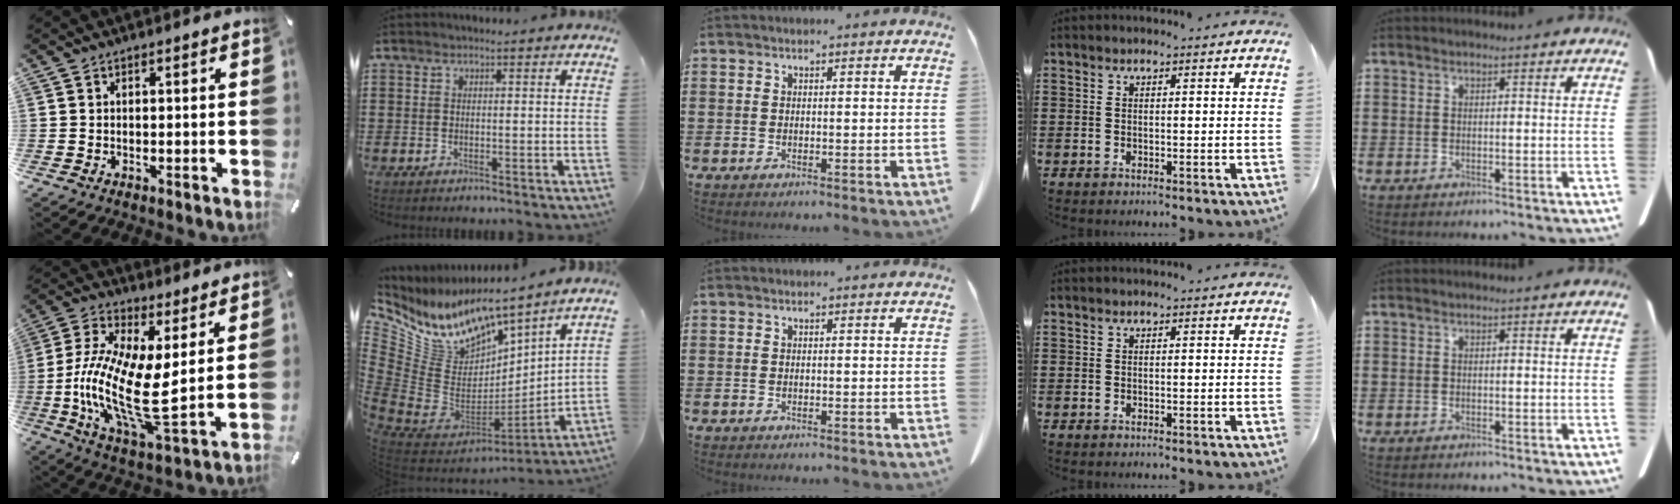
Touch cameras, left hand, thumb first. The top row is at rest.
{"thumb": {"total": 16.7, "force": [-0.3, 5.4, 15.8], "torque": [-0.344, -0.034, -0.005]}, "index": {"total": 9.4, "force": [6.9, 5.4, 3.5], "torque": [-0.134, -0.081, 0.119]}}